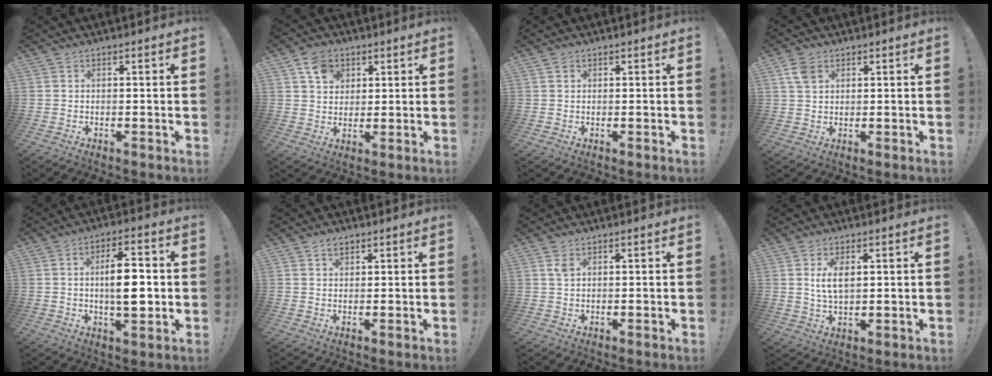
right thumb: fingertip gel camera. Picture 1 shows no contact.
{"total": 7.5, "force": [3.7, 6.0, 2.5], "torque": [-0.038, -0.010, 0.070]}
{"total": 0.9, "force": [0.5, 0.7, 0.1], "torque": [-0.003, 0.001, 0.010]}
{"total": 5.1, "force": [2.4, 3.3, 3.0], "torque": [-0.047, -0.003, 0.047]}
{"total": 10.9, "force": [0.0, 4.5, 9.9], "torque": [-0.152, -0.002, -0.007]}
{"total": 2.4, "force": [1.5, 1.4, 1.2], "torque": [-0.019, -0.004, 0.027]}
{"total": 1.9, "force": [1.0, 1.0, 1.3], "torque": [-0.018, -0.003, 0.016]}
{"total": 5.5, "force": [1.6, 2.8, 4.4], "torque": [-0.080, -0.004, 0.024]}